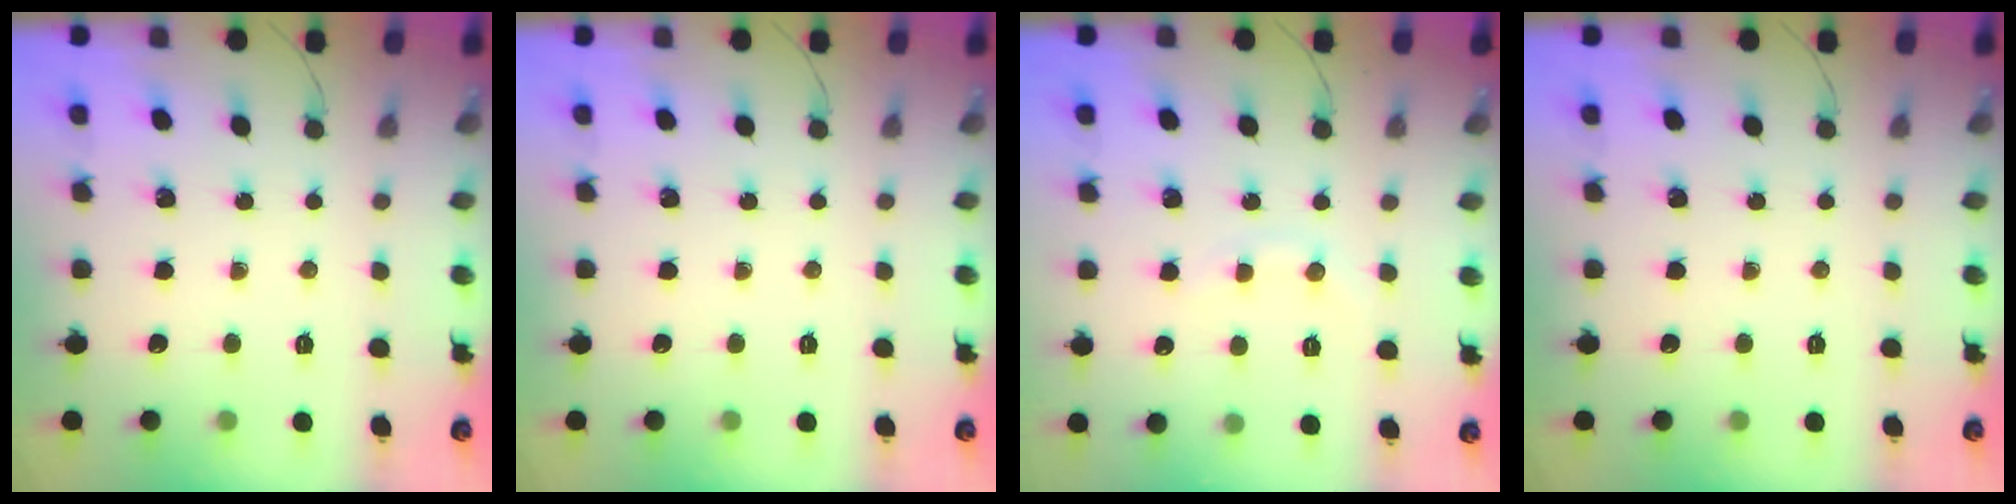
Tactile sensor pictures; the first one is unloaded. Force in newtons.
{"total": 0.0}
{"total": 5.1, "press": 5.0, "slide": 1.2}
{"total": 0.0}